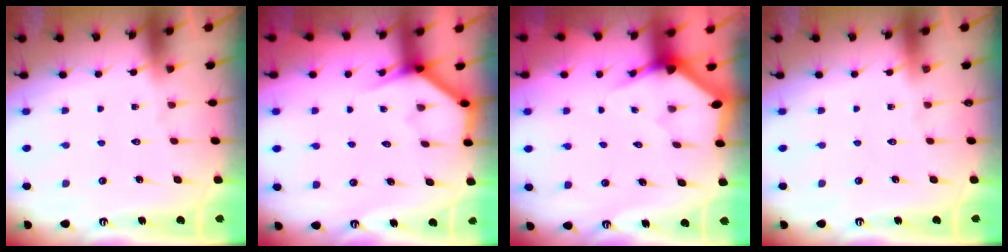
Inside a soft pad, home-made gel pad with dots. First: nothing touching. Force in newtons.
{"total": 3.8, "press": 3.8, "slide": 0.3}
{"total": 3.3, "press": 3.3, "slide": 0.1}
{"total": 0.0}